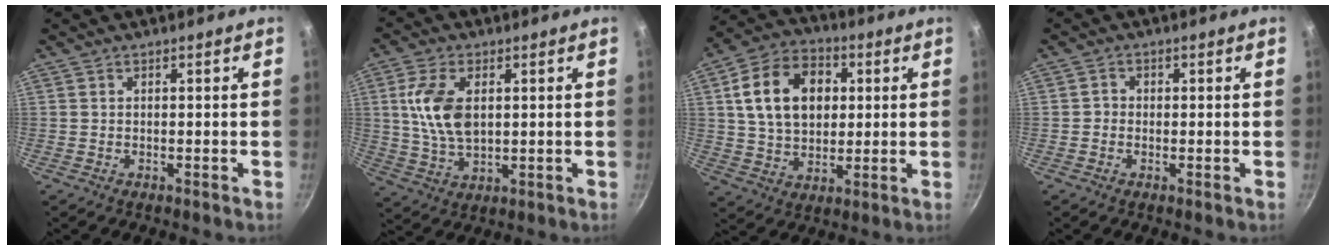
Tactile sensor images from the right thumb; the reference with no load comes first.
{"total": 10.3, "force": [1.9, 5.8, 8.4], "torque": [-0.158, -0.008, 0.036]}
{"total": 15.9, "force": [3.3, 11.4, 10.6], "torque": [-0.158, 0.010, 0.049]}
{"total": 1.5, "force": [-0.3, 1.4, 0.5], "torque": [-0.001, 0.005, -0.009]}